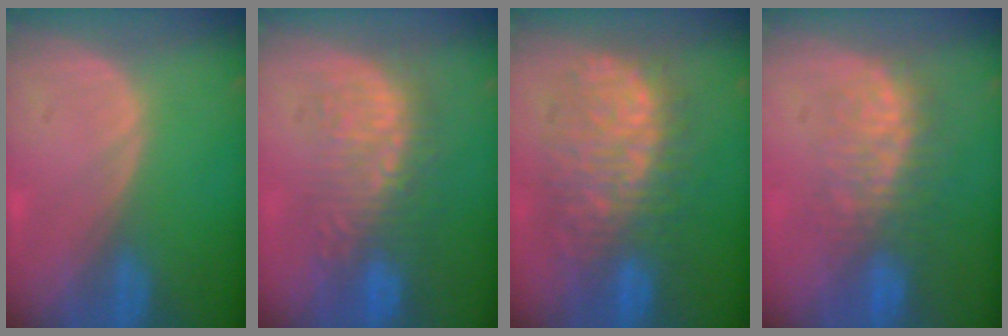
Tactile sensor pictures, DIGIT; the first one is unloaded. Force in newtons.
{"total": 9.3, "press": 8.7, "slide": 3.4}
{"total": 11.6, "press": 11.5, "slide": 1.4}
{"total": 7.9, "press": 7.6, "slide": 2.1}